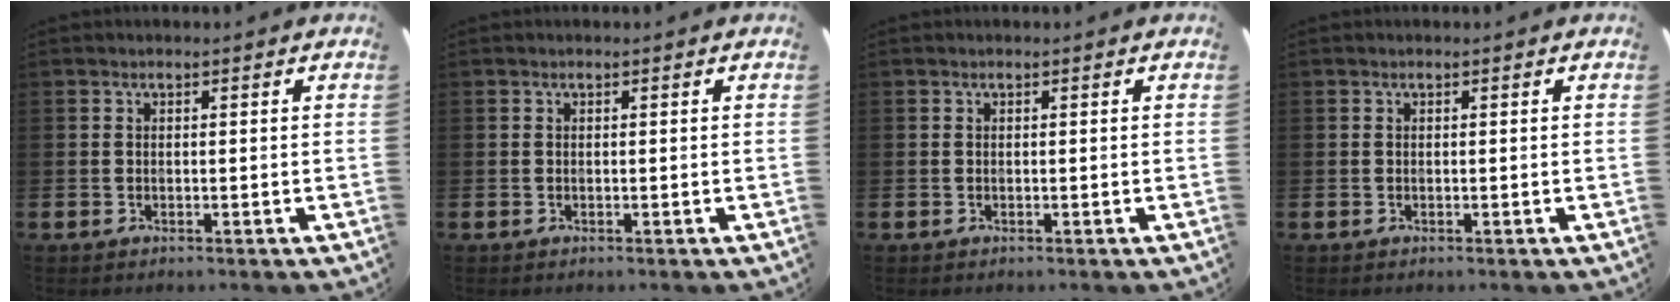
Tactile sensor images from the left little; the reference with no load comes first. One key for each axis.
{"total": 0.0}
{"total": 0.0}
{"total": 0.0}